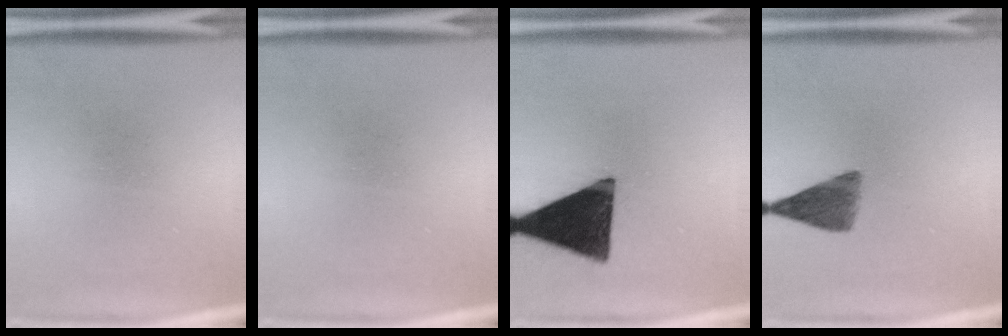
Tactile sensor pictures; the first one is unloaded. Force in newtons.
{"total": 0.0}
{"total": 17.1}
{"total": 6.0}